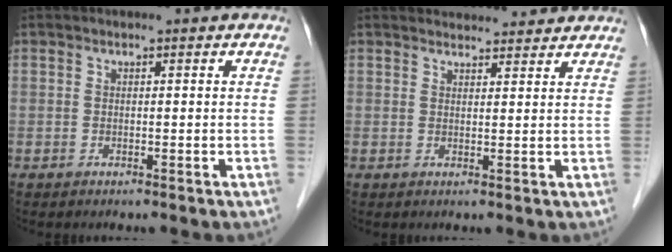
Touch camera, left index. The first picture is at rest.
{"total": 6.4, "force": [6.2, 1.3, 0.6], "torque": [-0.003, 0.021, 0.069]}